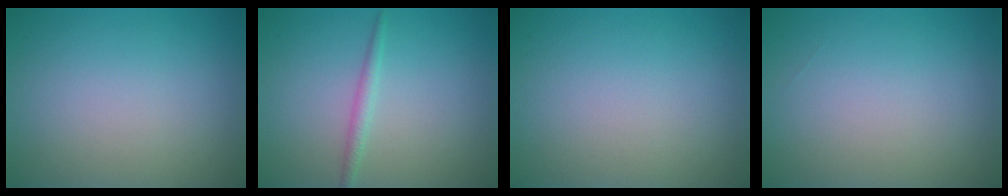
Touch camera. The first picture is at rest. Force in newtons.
{"total": 1.3, "press": 1.3, "slide": 0.1}
{"total": 0.0}
{"total": 0.0}